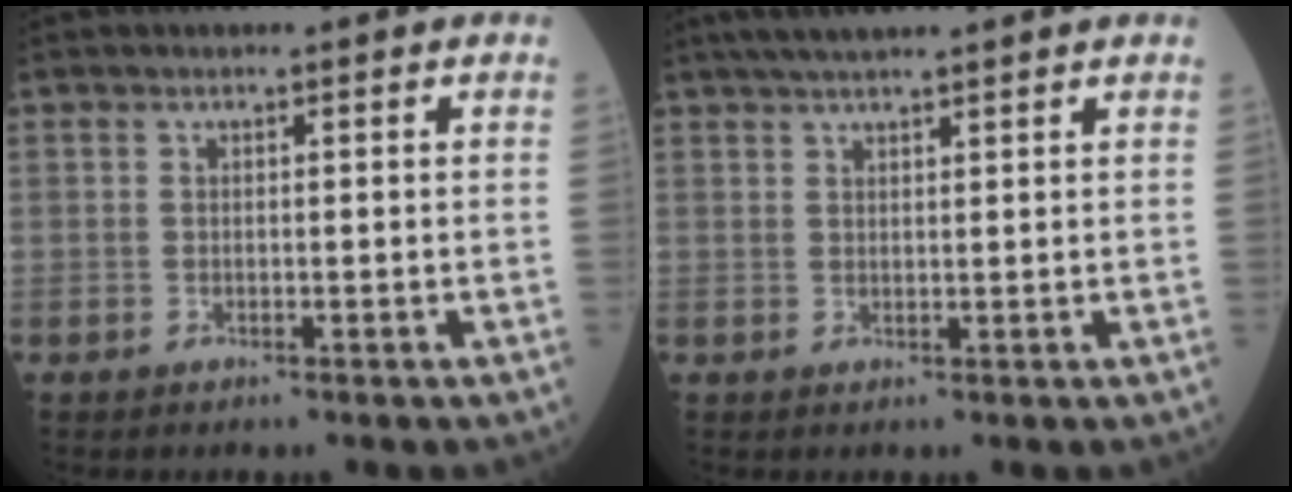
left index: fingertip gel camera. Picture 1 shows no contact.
{"total": 6.4, "force": [5.4, 0.0, 3.5], "torque": [-0.055, 0.030, 0.086]}